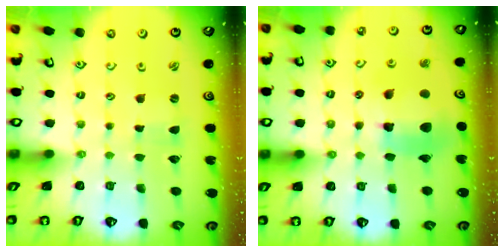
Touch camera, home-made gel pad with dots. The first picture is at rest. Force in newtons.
{"total": 16.1, "press": 16.0, "slide": 1.8}